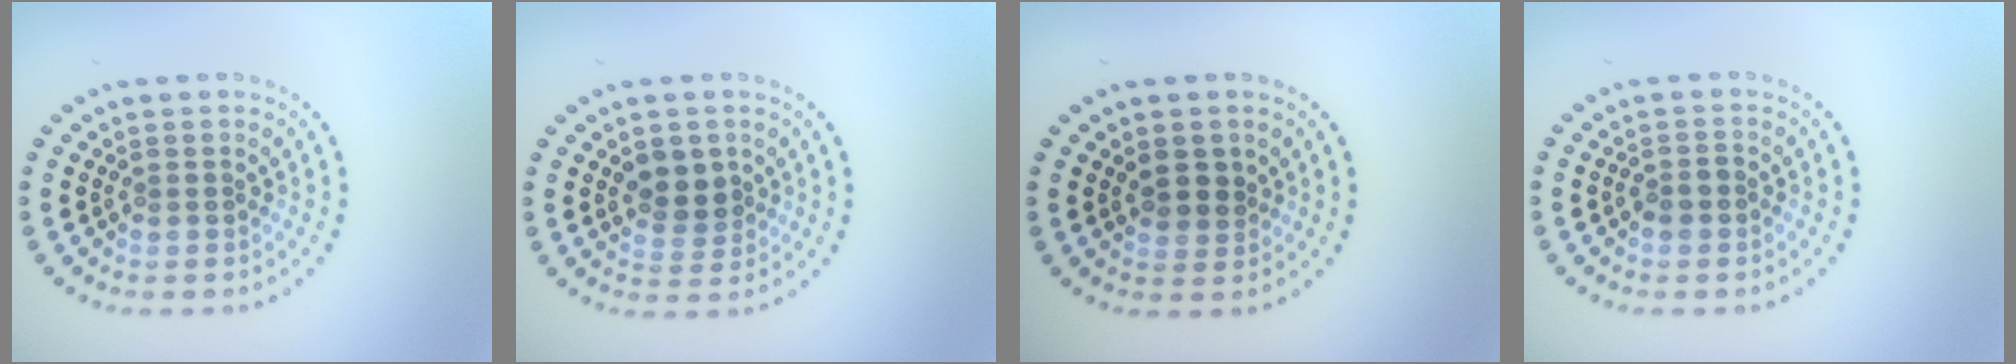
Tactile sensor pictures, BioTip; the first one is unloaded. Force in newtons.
{"total": 2.7, "press": 2.5, "slide": 0.9}
{"total": 2.0, "press": 1.8, "slide": 0.8}
{"total": 1.1, "press": 1.1, "slide": 0.3}